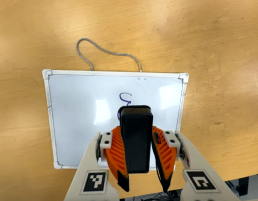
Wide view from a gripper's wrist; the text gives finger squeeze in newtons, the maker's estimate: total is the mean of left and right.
{"total": 8.0, "left": 6.5, "right": 9.5}